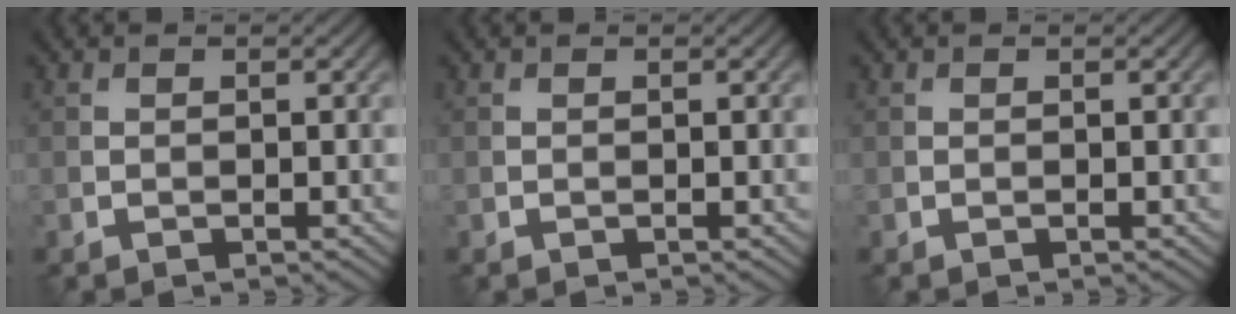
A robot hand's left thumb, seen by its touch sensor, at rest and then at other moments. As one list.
[{"total": 0.0}, {"total": 0.0}]